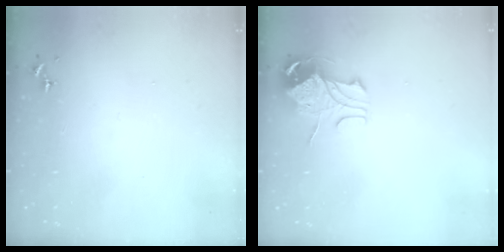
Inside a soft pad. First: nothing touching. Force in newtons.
{"total": 9.5, "press": 9.4, "slide": 1.3}